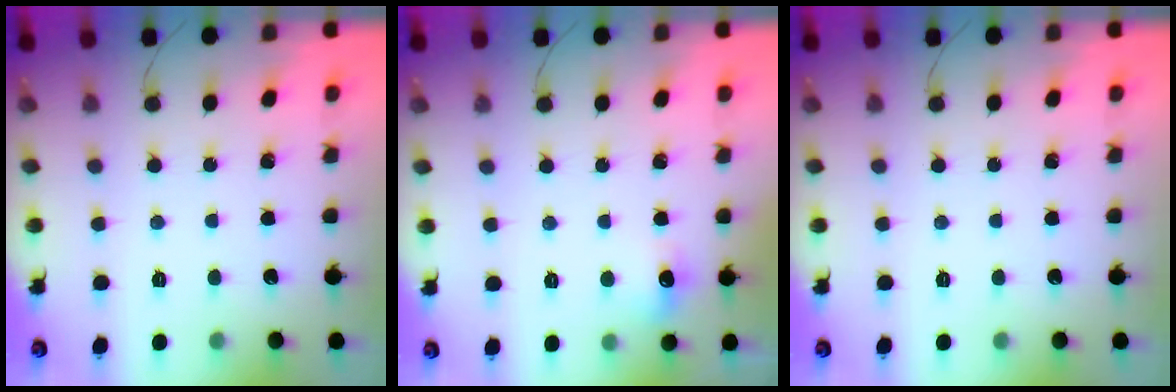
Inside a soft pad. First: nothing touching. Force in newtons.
{"total": 5.4, "press": 5.3, "slide": 1.1}
{"total": 0.0}